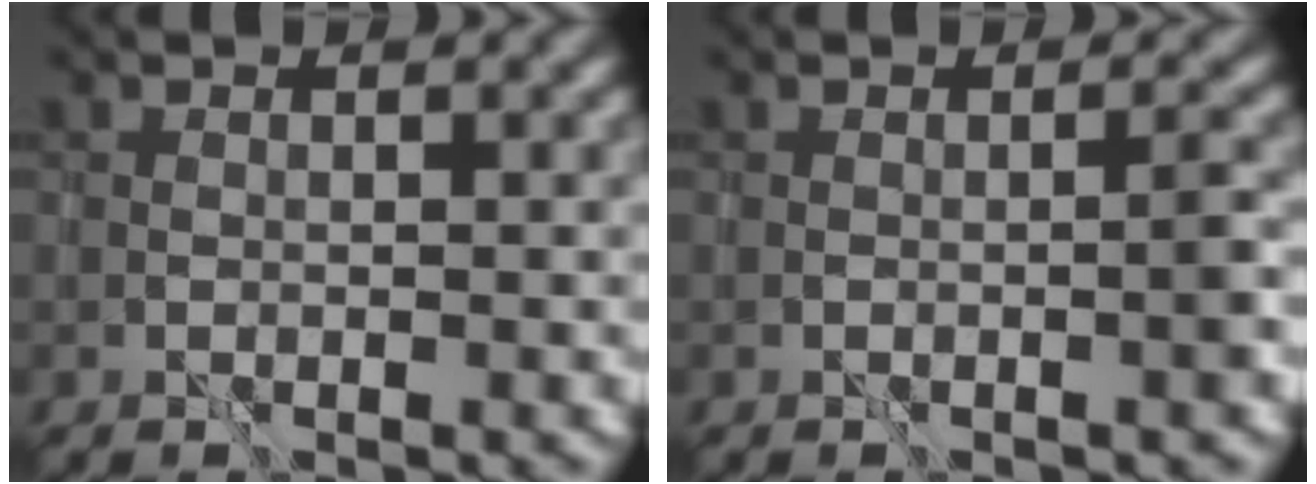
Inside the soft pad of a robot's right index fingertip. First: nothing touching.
{"total": 1.2, "force": [-0.2, -0.2, 1.2], "torque": [-0.019, 0.005, -0.006]}